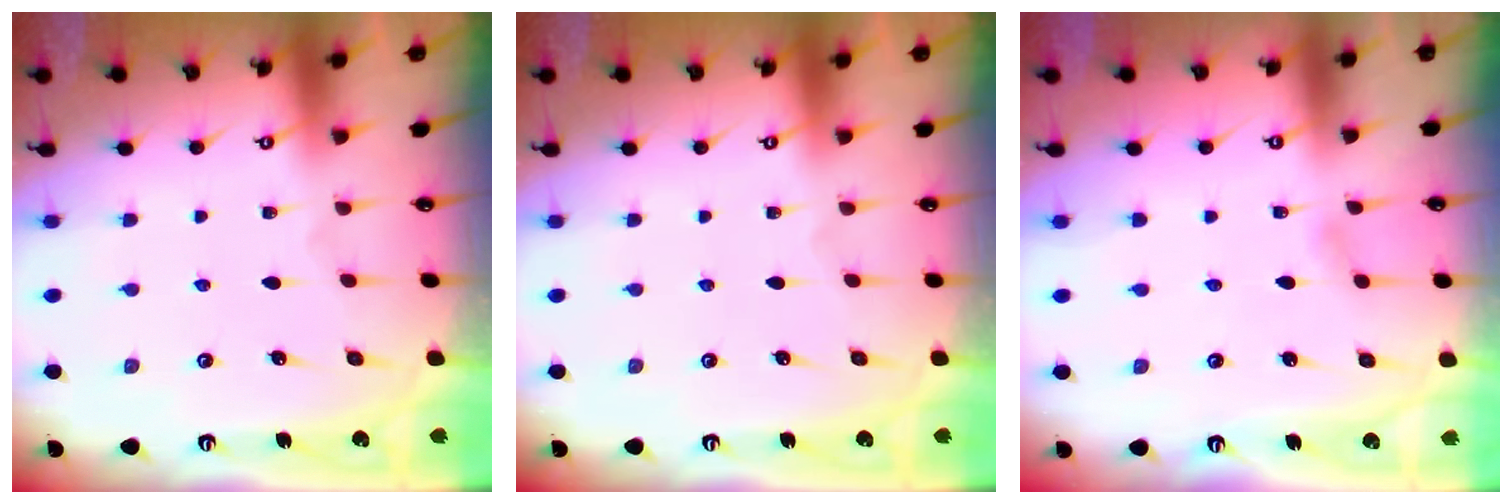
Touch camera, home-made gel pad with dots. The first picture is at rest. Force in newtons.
{"total": 0.0}
{"total": 3.2, "press": 3.2, "slide": 0.4}